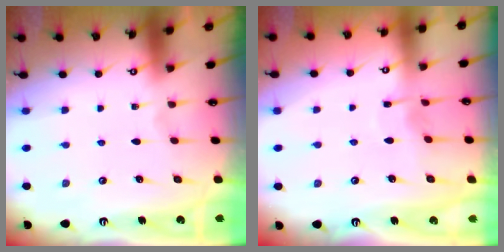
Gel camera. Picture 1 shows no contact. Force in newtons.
{"total": 3.0, "press": 2.9, "slide": 0.3}